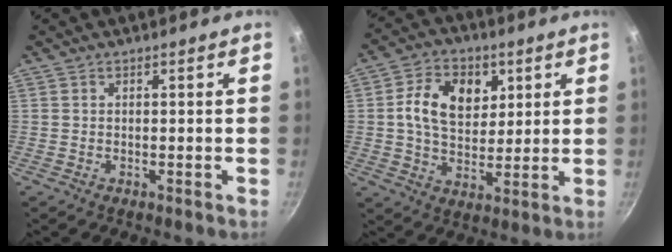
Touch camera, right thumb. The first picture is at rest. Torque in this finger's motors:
{"motor_torque": [-0.06, 0.21, 0.07, 0.08, 0.30]}